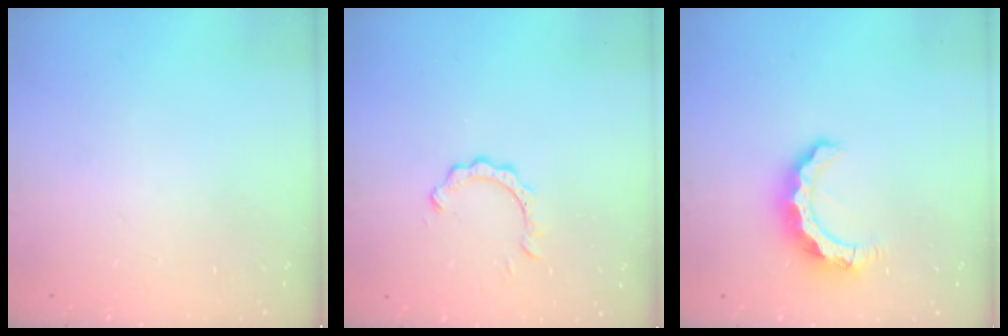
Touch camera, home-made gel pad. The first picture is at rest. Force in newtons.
{"total": 2.8, "press": 2.8, "slide": 0.2}
{"total": 9.8, "press": 9.8, "slide": 0.7}